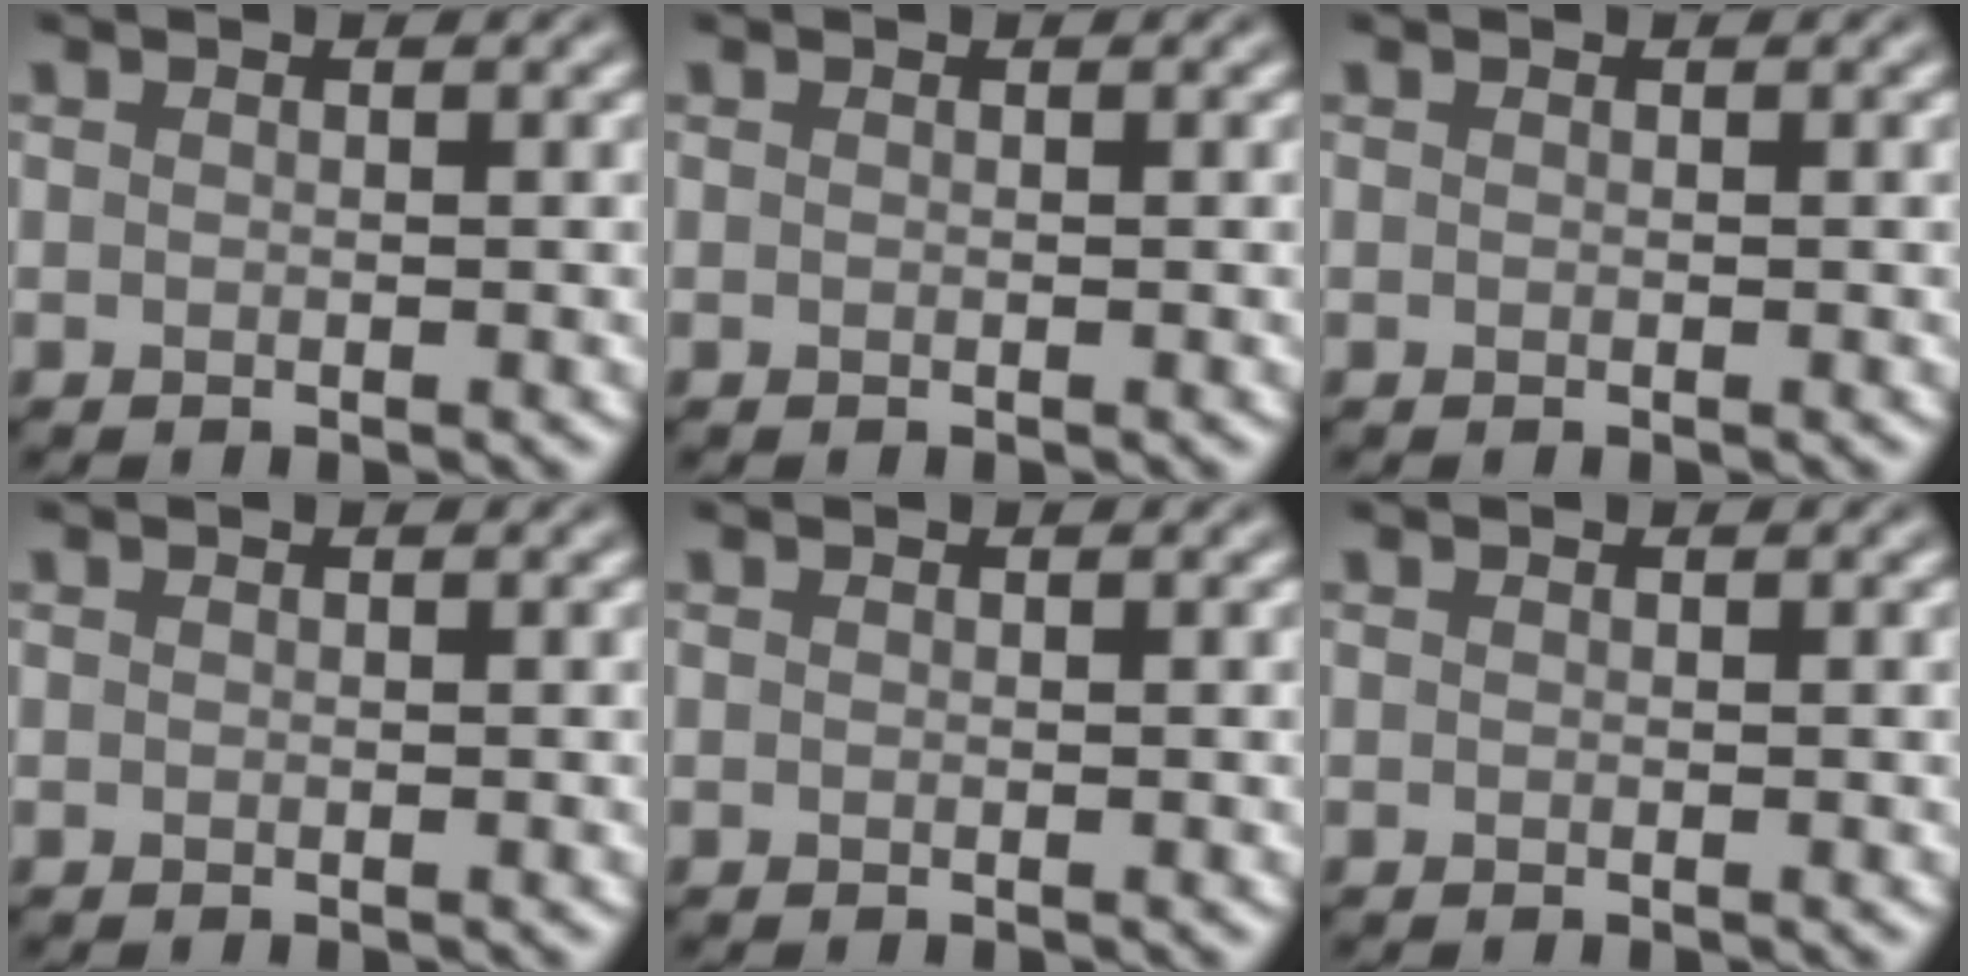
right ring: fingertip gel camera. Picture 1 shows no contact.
{"total": 0.0}
{"total": 0.0}
{"total": 0.0}
{"total": 0.0}
{"total": 0.0}